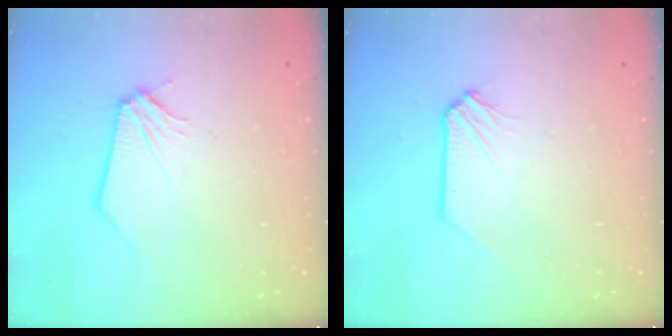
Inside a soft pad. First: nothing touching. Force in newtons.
{"total": 0.0}